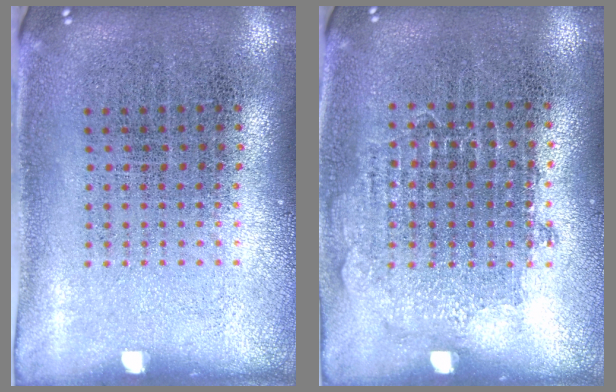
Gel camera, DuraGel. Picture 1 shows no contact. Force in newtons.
{"total": 0.8, "press": 0.8, "slide": 0.3}